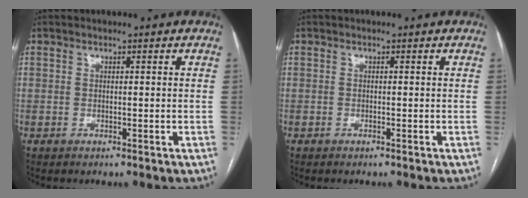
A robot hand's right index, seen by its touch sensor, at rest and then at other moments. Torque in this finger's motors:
{"motor_torque": [0.01, -0.01, -0.02, 0.01]}